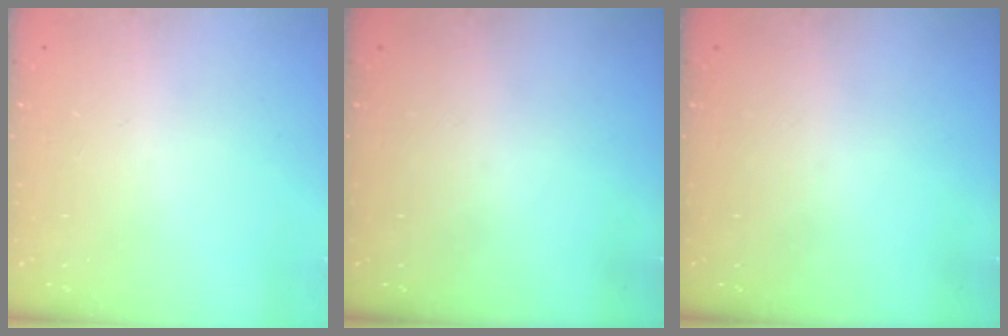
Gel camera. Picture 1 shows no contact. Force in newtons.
{"total": 0.0}
{"total": 0.0}